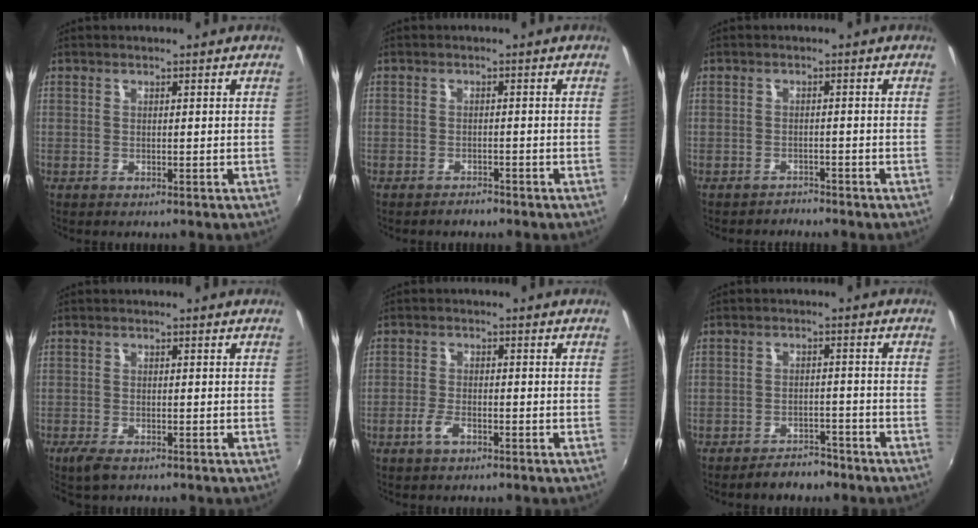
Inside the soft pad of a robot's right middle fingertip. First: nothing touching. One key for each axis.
{"total": 2.1, "fx": -1.9, "fy": 0.7, "fz": 0.4, "tx": -0.013, "ty": -0.008, "tz": -0.030}
{"total": 2.5, "fx": -2.4, "fy": 0.7, "fz": 0.0, "tx": -0.007, "ty": -0.011, "tz": -0.037}
{"total": 3.3, "fx": -2.4, "fy": 1.1, "fz": 2.0, "tx": -0.049, "ty": -0.012, "tz": -0.045}
{"total": 3.0, "fx": -1.8, "fy": 1.3, "fz": 1.9, "tx": -0.050, "ty": -0.004, "tz": -0.037}
{"total": 5.5, "fx": -4.8, "fy": 2.3, "fz": 1.5, "tx": -0.044, "ty": 0.002, "tz": -0.065}